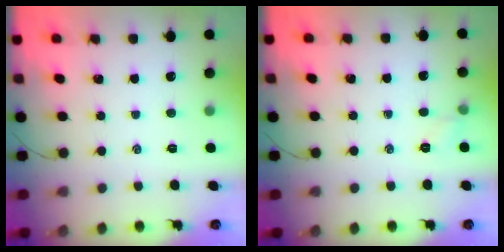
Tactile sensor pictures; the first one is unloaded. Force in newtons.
{"total": 4.8, "press": 4.6, "slide": 1.4}